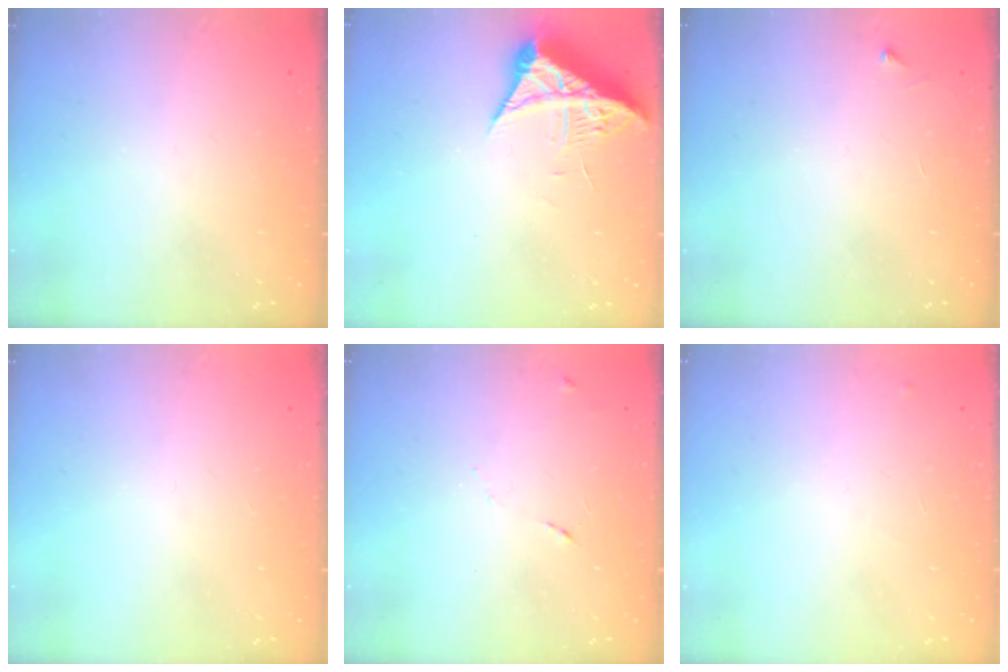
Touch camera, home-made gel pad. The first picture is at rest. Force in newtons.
{"total": 7.2, "press": 7.2, "slide": 0.8}
{"total": 2.5, "press": 2.5, "slide": 0.3}
{"total": 0.0}
{"total": 4.7, "press": 4.7, "slide": 0.6}
{"total": 4.5, "press": 4.4, "slide": 0.6}